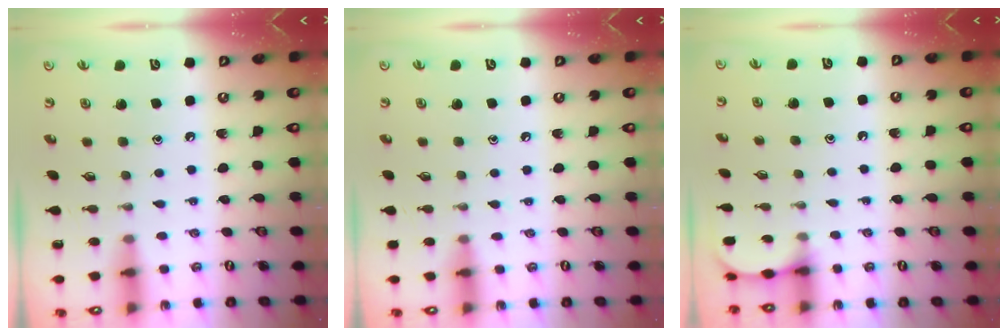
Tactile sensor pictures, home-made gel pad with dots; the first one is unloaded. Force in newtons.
{"total": 4.6, "press": 4.6, "slide": 0.5}
{"total": 4.1, "press": 4.1, "slide": 0.5}